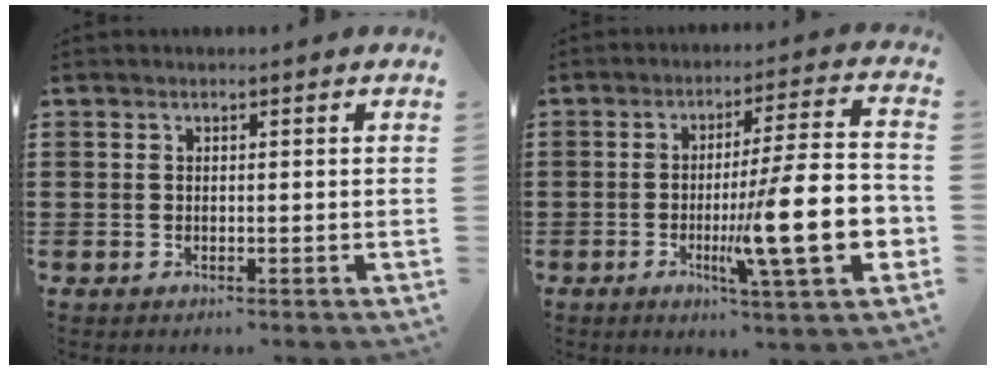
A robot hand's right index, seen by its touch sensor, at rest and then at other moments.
{"total": 16.4, "force": [-3.7, 2.5, 15.7], "torque": [-0.243, -0.015, -0.060]}